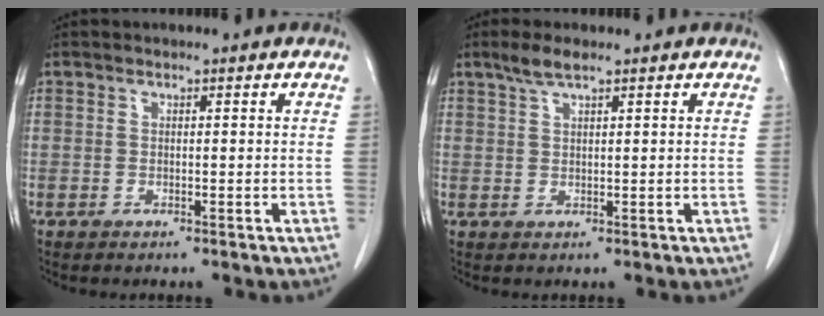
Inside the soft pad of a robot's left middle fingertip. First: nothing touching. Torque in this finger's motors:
{"motor_torque": [0.59, -0.58, -0.01, 0.00]}